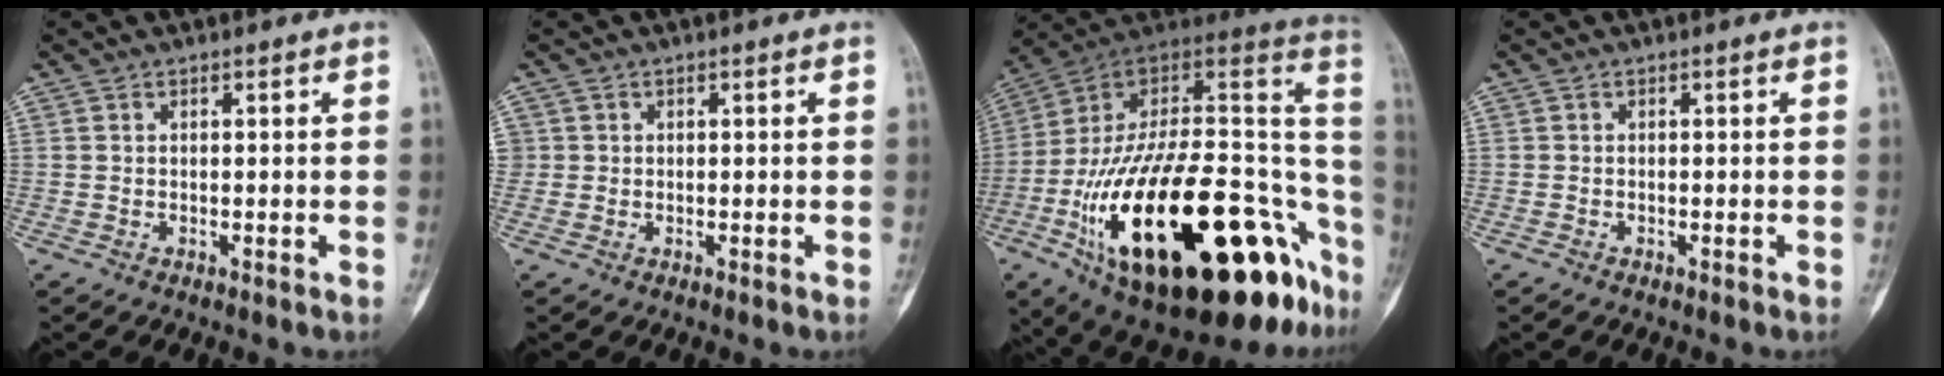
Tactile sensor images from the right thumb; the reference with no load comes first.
{"total": 1.1, "force": [0.1, 1.1, -0.1], "torque": [0.017, 0.007, -0.002]}
{"total": 43.6, "force": [-15.4, 18.9, 36.2], "torque": [-0.489, 0.063, -0.237]}
{"total": 0.0}